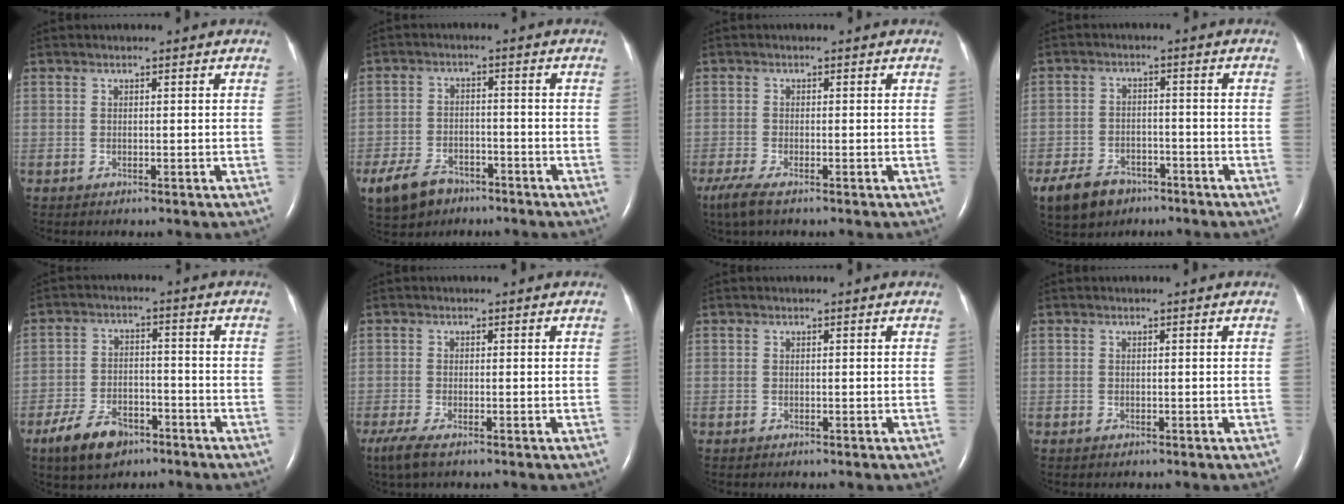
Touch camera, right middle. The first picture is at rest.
{"total": 7.8, "force": [-5.2, 4.7, 3.5], "torque": [-0.082, -0.003, -0.086]}
{"total": 3.9, "force": [-2.7, 0.7, 2.8], "torque": [-0.062, -0.014, -0.049]}
{"total": 8.2, "force": [-5.6, 5.0, 3.3], "torque": [-0.072, -0.001, -0.091]}
{"total": 7.9, "force": [-5.3, 4.0, 4.3], "torque": [-0.092, -0.003, -0.090]}
{"total": 3.9, "force": [-2.6, 0.8, 2.7], "torque": [-0.061, -0.013, -0.047]}
{"total": 0.0}
{"total": 0.0}